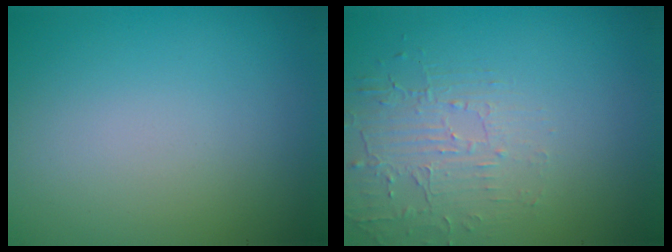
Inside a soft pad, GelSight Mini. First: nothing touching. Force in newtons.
{"total": 1.9, "press": 1.0, "slide": 1.6}